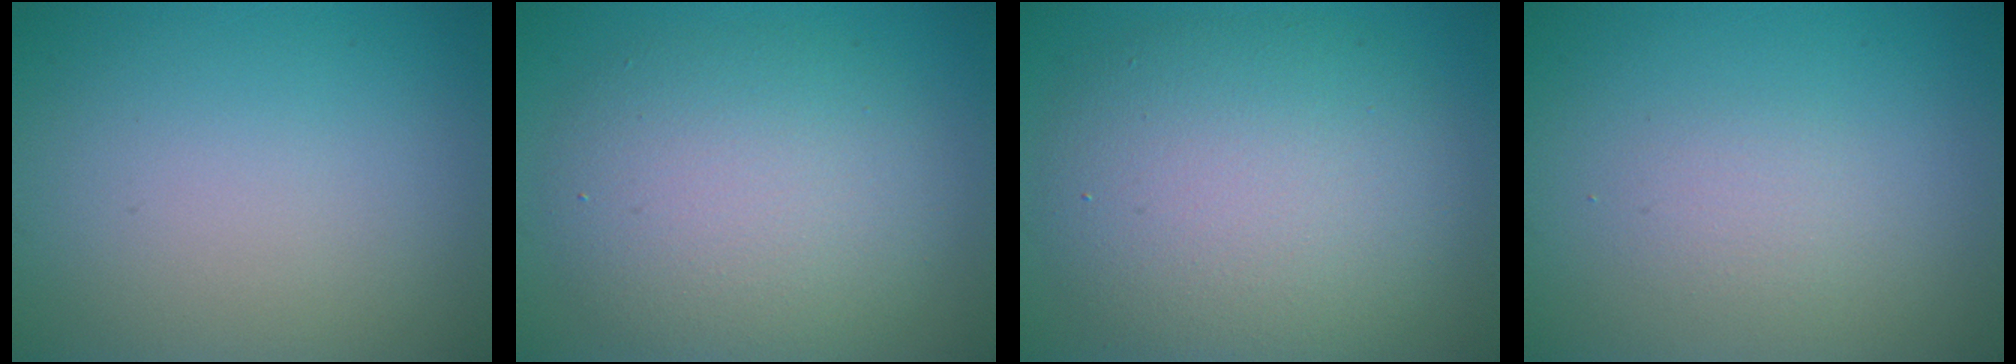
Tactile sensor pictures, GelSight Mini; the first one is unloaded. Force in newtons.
{"total": 6.5, "press": 6.5, "slide": 0.6}
{"total": 8.8, "press": 8.8, "slide": 0.7}
{"total": 1.3, "press": 1.3, "slide": 0.1}